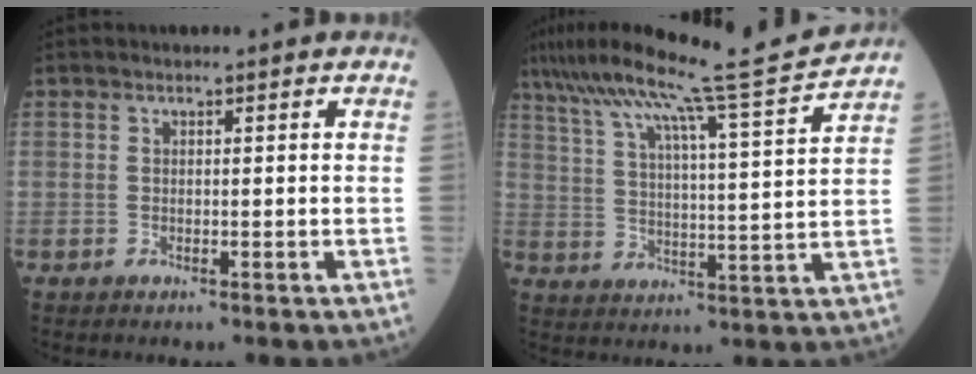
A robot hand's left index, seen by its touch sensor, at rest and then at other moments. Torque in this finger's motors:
{"motor_torque": [0.72, -1.41, 0.20, 0.16]}